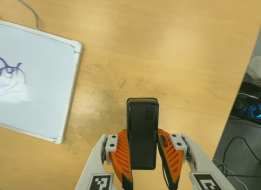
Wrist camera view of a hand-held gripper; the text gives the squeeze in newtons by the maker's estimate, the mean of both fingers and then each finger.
{"total": 4.3, "left": 2.9, "right": 5.8}